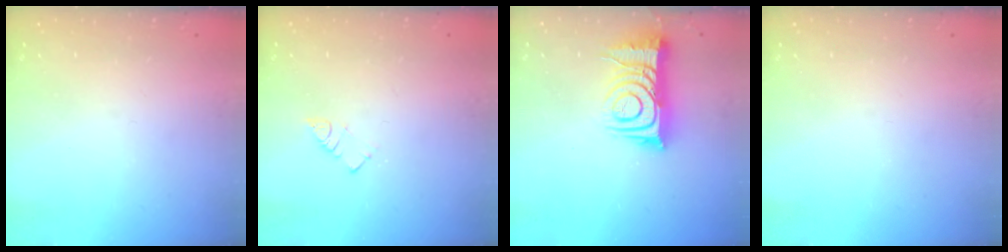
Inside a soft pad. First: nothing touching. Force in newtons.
{"total": 2.7, "press": 2.7, "slide": 0.4}
{"total": 13.3, "press": 13.2, "slide": 1.0}
{"total": 0.0}